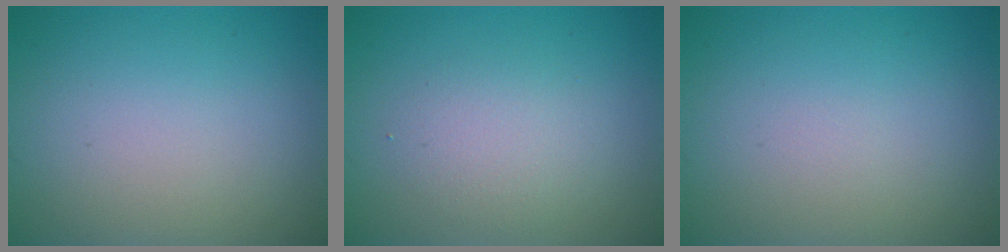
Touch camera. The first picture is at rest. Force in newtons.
{"total": 2.4, "press": 2.4, "slide": 0.3}
{"total": 0.0}